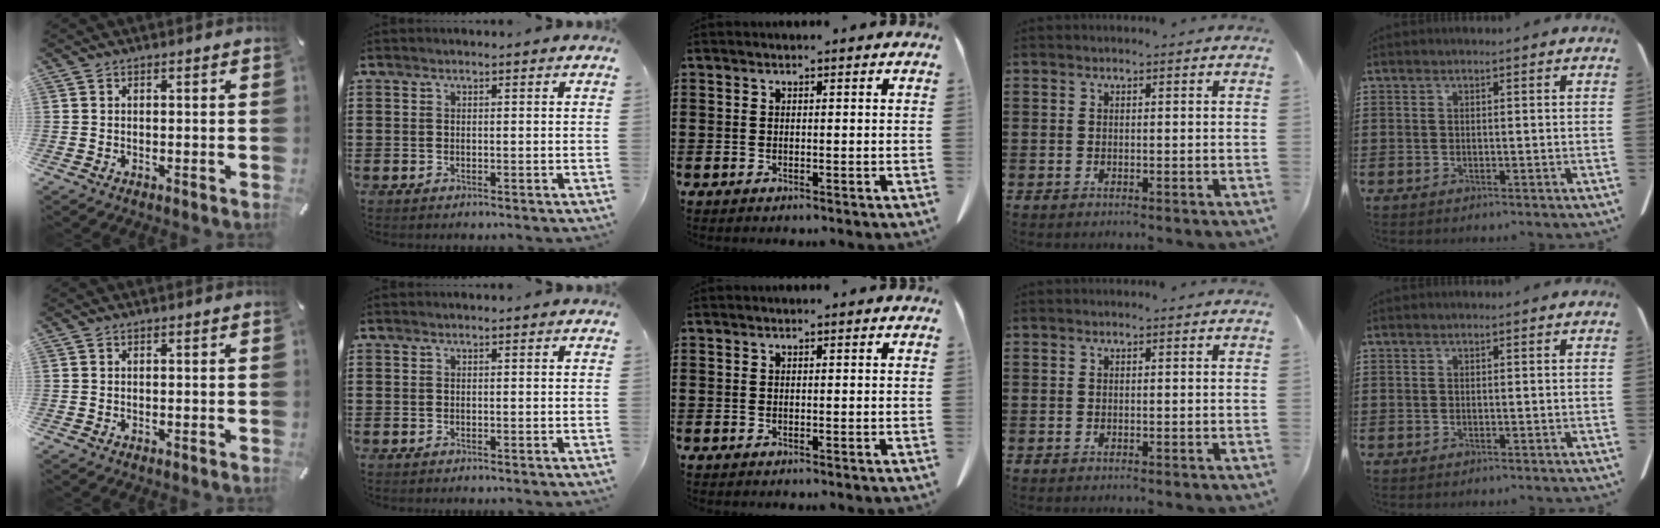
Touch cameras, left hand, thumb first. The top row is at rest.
{}